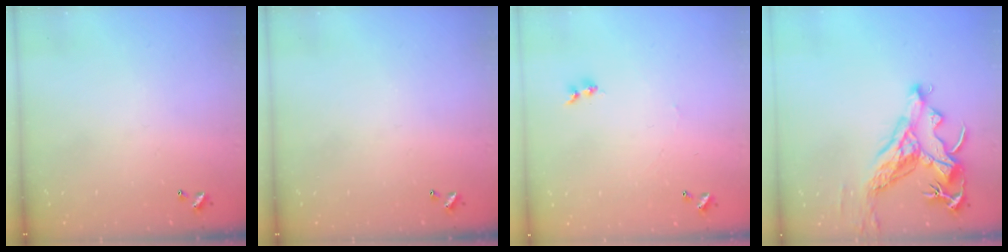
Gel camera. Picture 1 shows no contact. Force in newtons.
{"total": 0.0}
{"total": 1.1, "press": 0.9, "slide": 0.5}
{"total": 8.1, "press": 8.0, "slide": 1.4}